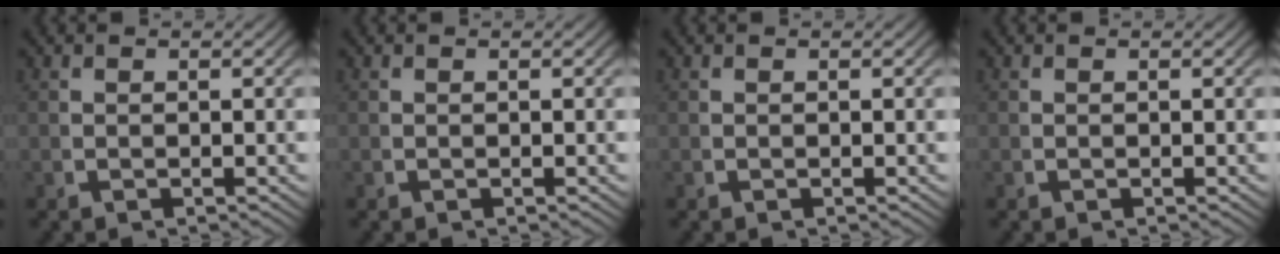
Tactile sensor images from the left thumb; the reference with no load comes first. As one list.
[{"total": 0.0}, {"total": 0.0}, {"total": 0.0}]